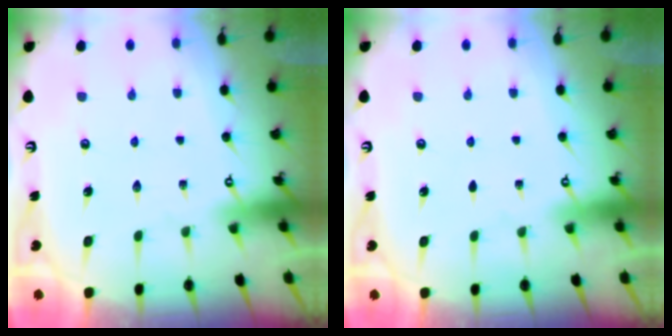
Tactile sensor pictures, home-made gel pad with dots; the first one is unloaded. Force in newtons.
{"total": 0.0}